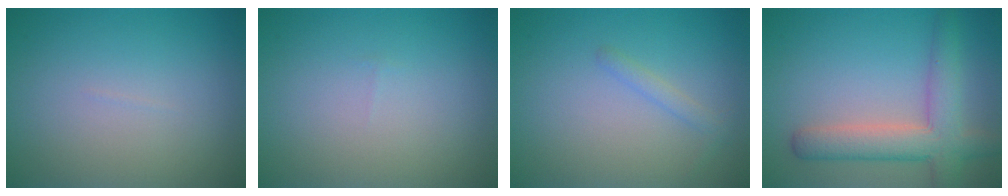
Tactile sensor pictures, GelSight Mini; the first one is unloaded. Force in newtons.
{"total": 0.0}
{"total": 1.1, "press": 1.1, "slide": 0.0}
{"total": 5.4, "press": 5.4, "slide": 0.3}